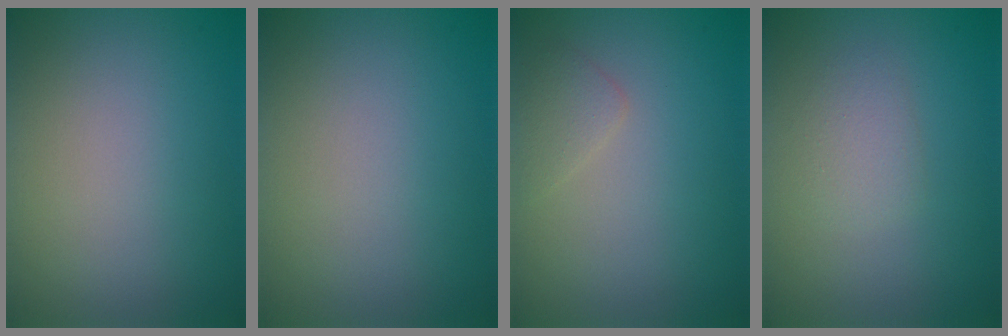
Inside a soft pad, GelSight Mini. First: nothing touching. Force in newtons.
{"total": 0.0}
{"total": 1.2, "press": 1.2, "slide": 0.1}
{"total": 1.6, "press": 1.6, "slide": 0.1}